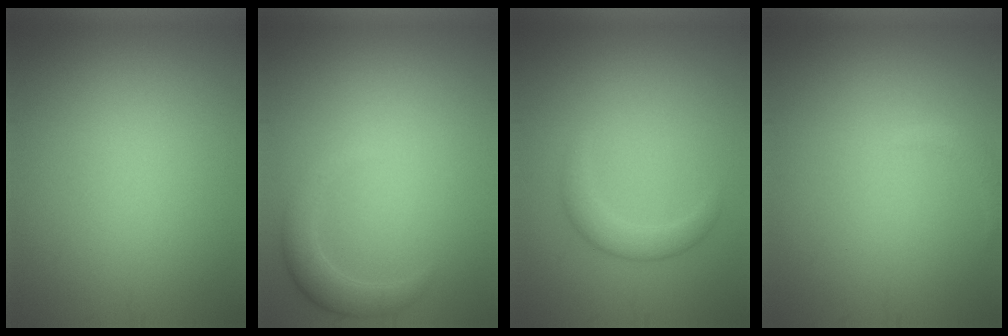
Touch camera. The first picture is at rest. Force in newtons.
{"total": 2.4, "press": 2.4, "slide": 0.1}
{"total": 2.0, "press": 2.0, "slide": 0.1}
{"total": 0.8, "press": 0.7, "slide": 0.1}